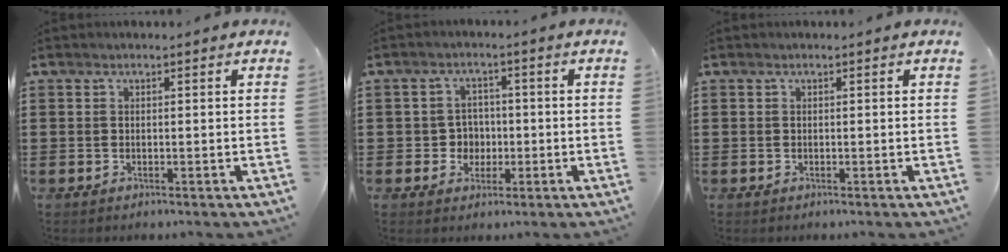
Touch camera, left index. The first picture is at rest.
{"total": 3.7, "force": [-0.5, 3.5, 1.1], "torque": [-0.036, 0.007, -0.014]}
{"total": 0.0}